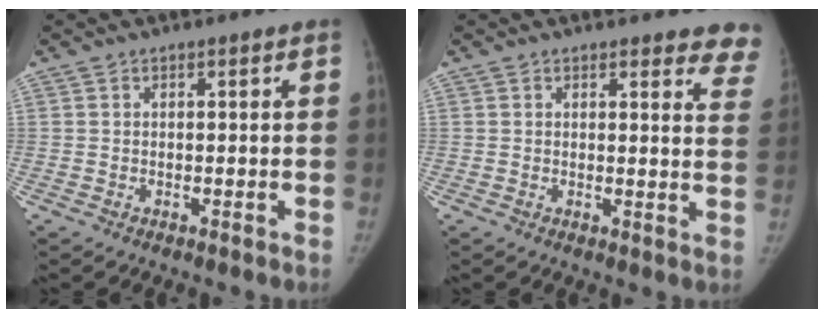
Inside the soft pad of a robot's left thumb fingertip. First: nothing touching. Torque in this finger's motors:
{"motor_torque": [0.08, 0.00, 0.09, 0.40, -0.02]}